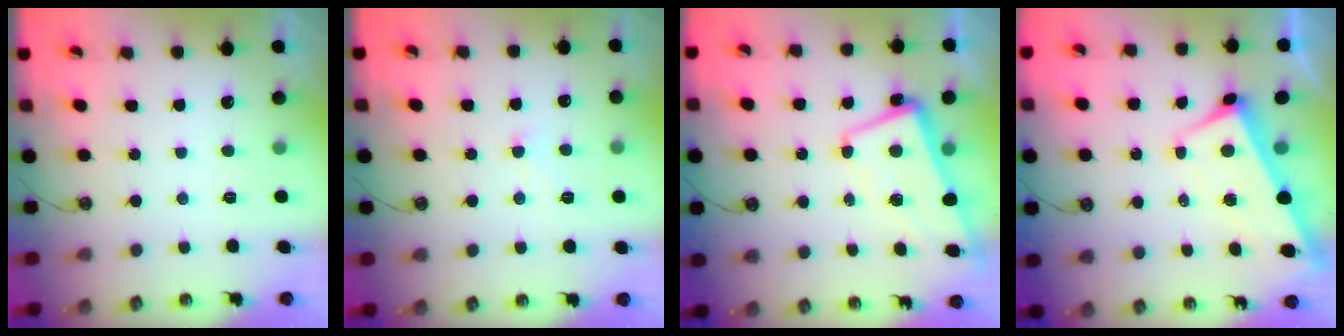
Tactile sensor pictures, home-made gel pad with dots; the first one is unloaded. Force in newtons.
{"total": 0.8, "press": 0.6, "slide": 0.5}
{"total": 1.1, "press": 0.6, "slide": 0.9}
{"total": 1.6, "press": 1.2, "slide": 1.0}